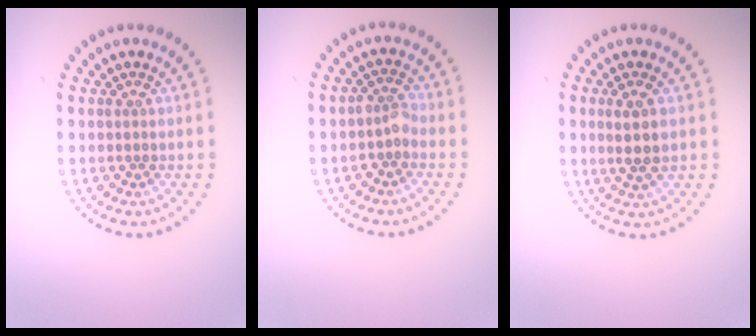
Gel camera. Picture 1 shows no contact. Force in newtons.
{"total": 1.7, "press": 1.4, "slide": 1.0}
{"total": 2.5, "press": 2.3, "slide": 0.9}